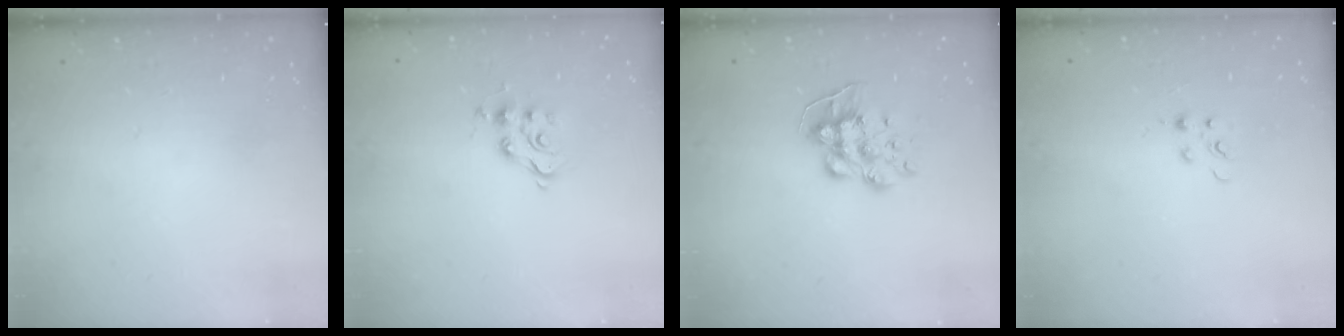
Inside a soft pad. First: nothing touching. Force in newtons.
{"total": 7.2, "press": 7.1, "slide": 0.4}
{"total": 9.4, "press": 9.4, "slide": 0.7}
{"total": 3.8, "press": 3.7, "slide": 0.4}